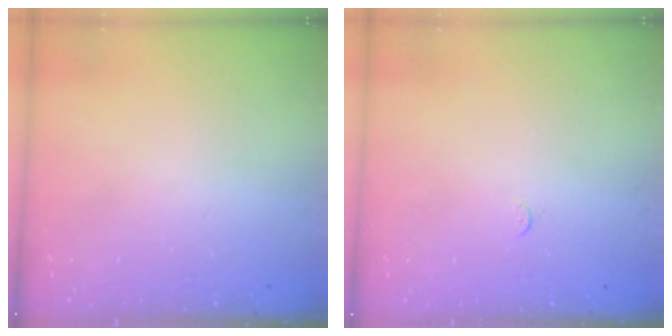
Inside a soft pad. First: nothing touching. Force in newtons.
{"total": 2.3, "press": 2.3, "slide": 0.3}